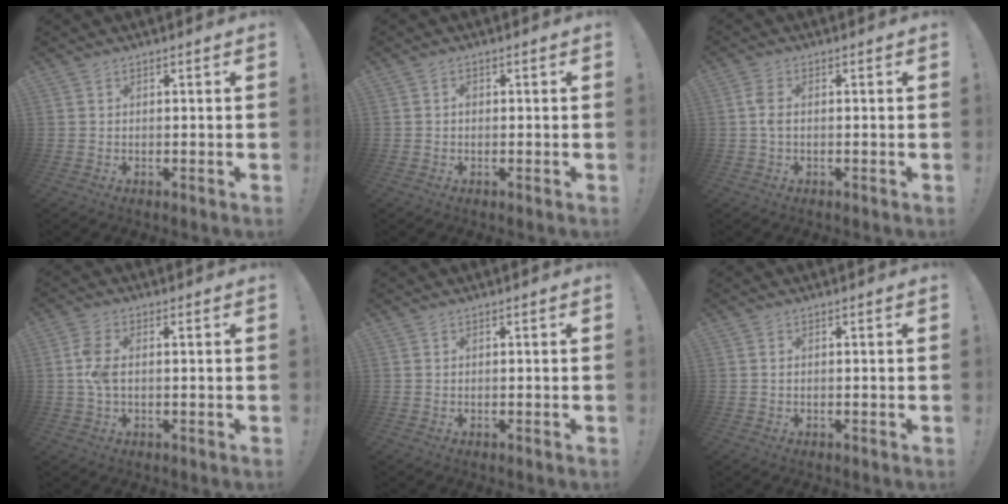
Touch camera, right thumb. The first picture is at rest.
{"total": 0.9, "force": [-0.2, 0.7, 0.6], "torque": [-0.020, 0.007, -0.003]}
{"total": 3.7, "force": [0.1, 1.9, 3.1], "torque": [-0.073, 0.011, 0.002]}
{"total": 5.4, "force": [0.0, 2.6, 4.7], "torque": [-0.096, 0.007, -0.002]}
{"total": 0.0}
{"total": 0.5, "force": [0.1, 0.1, 0.5], "torque": [-0.019, 0.004, 0.004]}